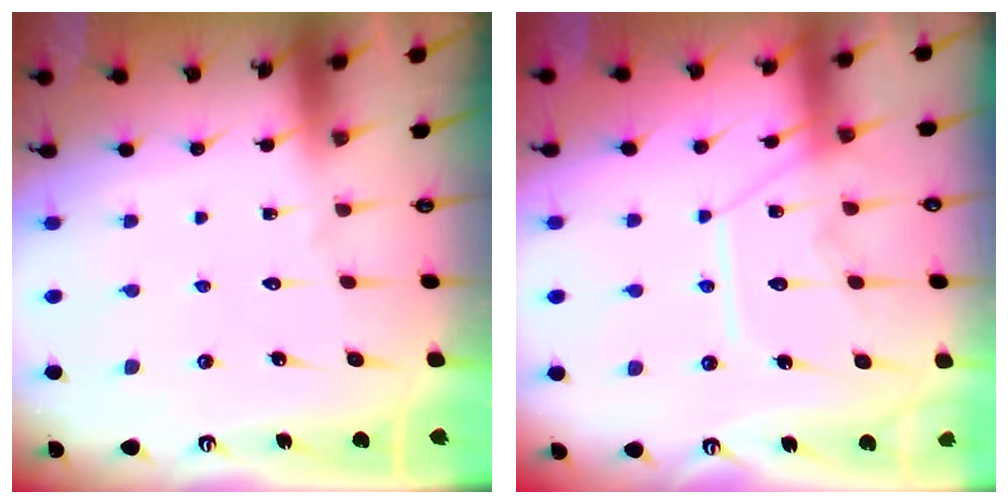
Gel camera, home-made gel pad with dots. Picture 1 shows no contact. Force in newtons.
{"total": 13.1, "press": 13.0, "slide": 1.3}